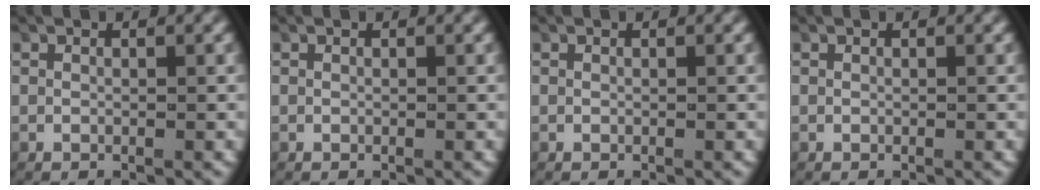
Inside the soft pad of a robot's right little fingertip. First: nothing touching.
{"total": 0.0}
{"total": 0.0}
{"total": 0.0}